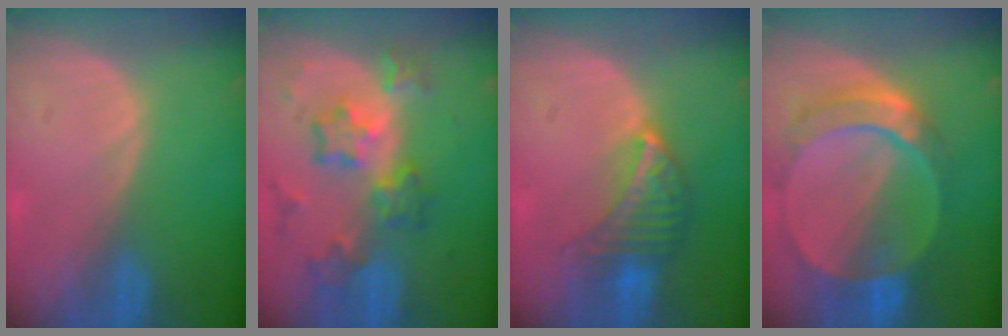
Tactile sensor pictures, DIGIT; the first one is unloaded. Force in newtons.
{"total": 8.7, "press": 7.6, "slide": 4.2}
{"total": 7.0, "press": 6.4, "slide": 2.9}
{"total": 9.7, "press": 8.4, "slide": 4.8}